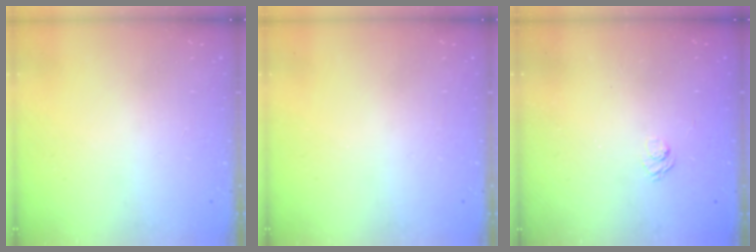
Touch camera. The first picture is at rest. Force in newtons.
{"total": 0.0}
{"total": 2.4, "press": 2.0, "slide": 1.3}